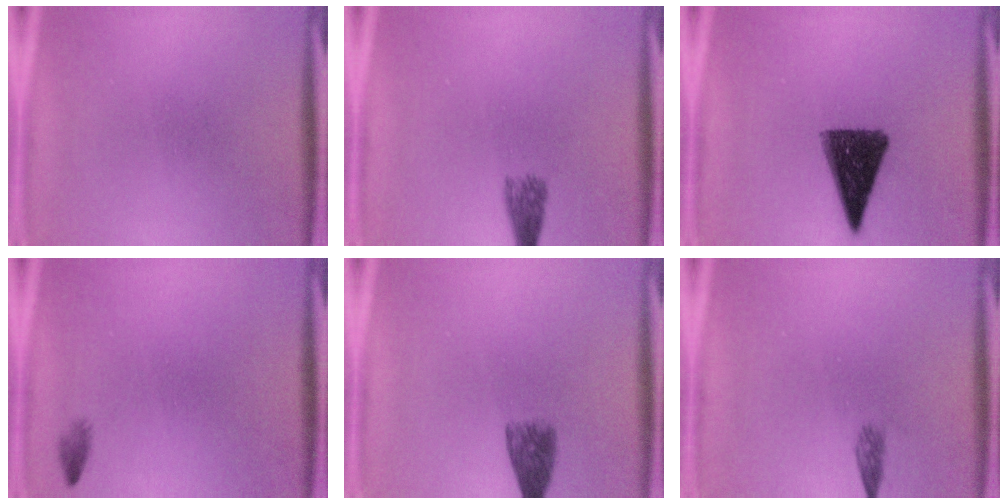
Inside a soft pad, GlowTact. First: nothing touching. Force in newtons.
{"total": 2.7}
{"total": 12.3}
{"total": 0.8}
{"total": 3.8}
{"total": 1.3}